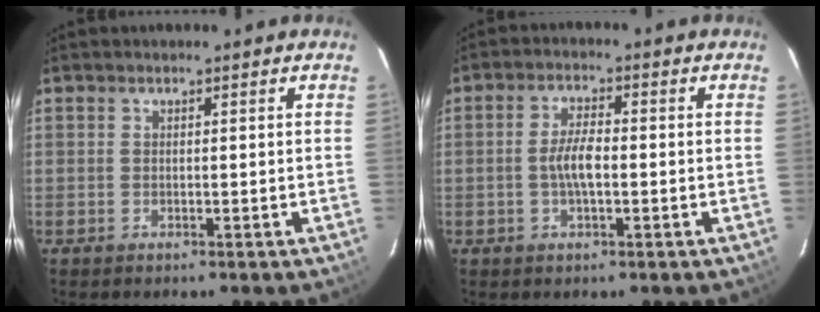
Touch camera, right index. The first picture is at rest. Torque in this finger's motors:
{"motor_torque": [0.48, -0.23, 0.47, 0.11]}